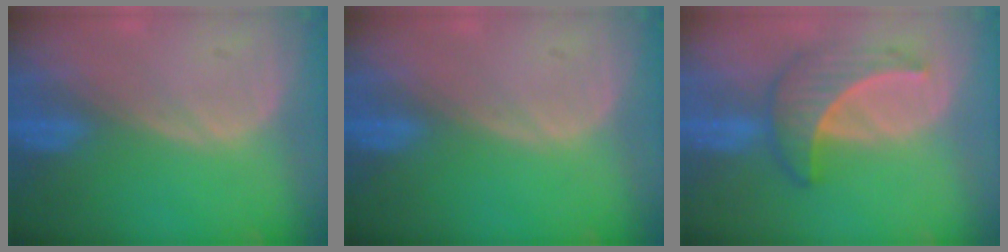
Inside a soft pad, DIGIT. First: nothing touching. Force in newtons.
{"total": 0.0}
{"total": 6.4, "press": 6.2, "slide": 1.7}